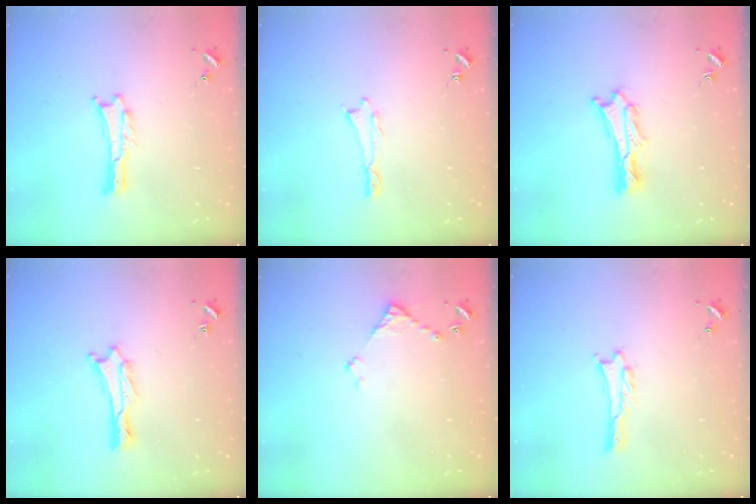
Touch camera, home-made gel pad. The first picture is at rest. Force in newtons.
{"total": 0.0}
{"total": 2.0, "press": 2.0, "slide": 0.2}
{"total": 0.0}
{"total": 3.7, "press": 3.6, "slide": 0.3}
{"total": 1.0, "press": 1.0, "slide": 0.1}